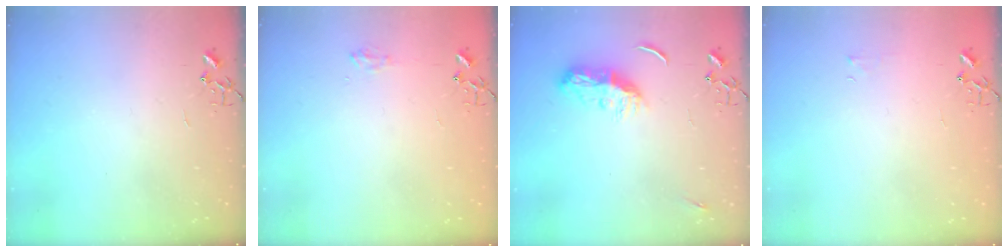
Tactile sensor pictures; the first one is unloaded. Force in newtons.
{"total": 8.1, "press": 8.0, "slide": 0.9}
{"total": 10.6, "press": 10.6, "slide": 0.4}
{"total": 3.4, "press": 3.4, "slide": 0.5}